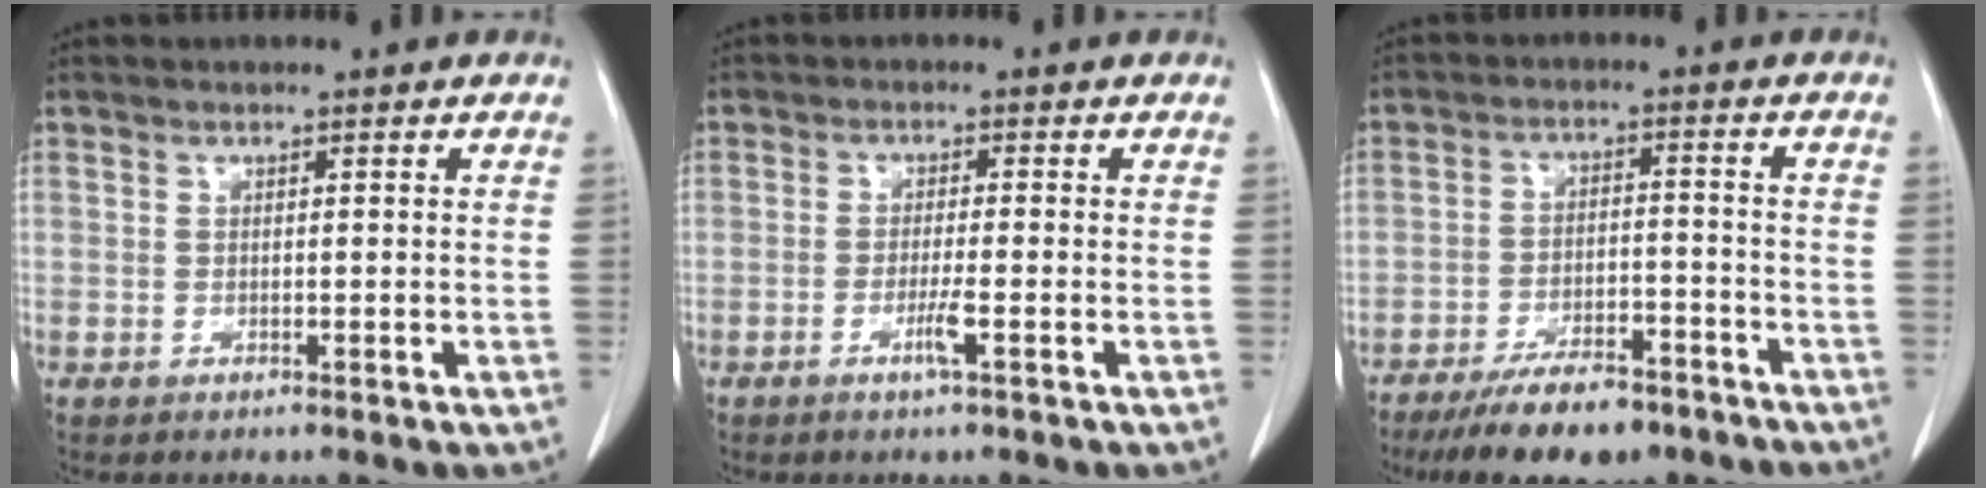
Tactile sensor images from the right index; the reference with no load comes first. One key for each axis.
{"total": 2.8, "fx": -1.3, "fy": -0.3, "fz": 2.5, "tx": -0.050, "ty": -0.005, "tz": -0.026}
{"total": 11.3, "fx": -8.8, "fy": 3.8, "fz": 6.0, "tx": -0.092, "ty": -0.006, "tz": -0.143}